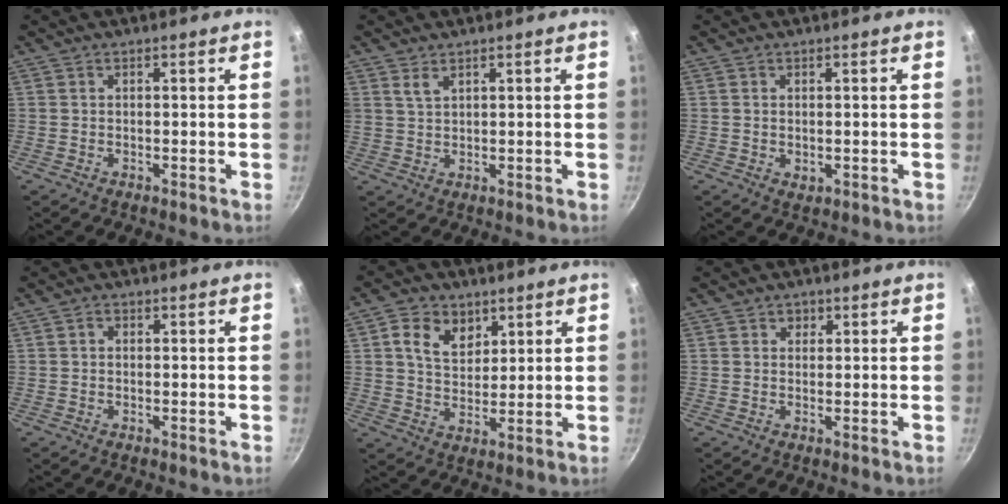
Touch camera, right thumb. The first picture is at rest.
{"total": 2.6, "force": [1.7, 1.3, 1.5], "torque": [-0.026, -0.007, 0.035]}
{"total": 1.3, "force": [0.1, 0.9, 0.9], "torque": [-0.014, -0.002, 0.005]}
{"total": 1.0, "force": [0.1, 0.8, 0.6], "torque": [-0.008, 0.006, 0.001]}
{"total": 8.4, "force": [3.6, 6.1, 4.6], "torque": [-0.052, -0.014, 0.060]}
{"total": 1.7, "force": [0.7, 1.6, 0.5], "torque": [0.004, -0.004, 0.007]}